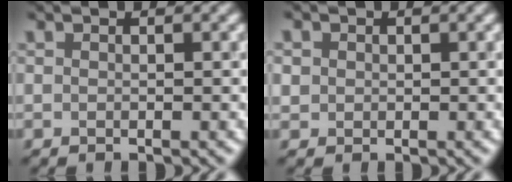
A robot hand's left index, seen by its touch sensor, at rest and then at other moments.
{"total": 1.0, "force": [-0.2, 0.0, -1.0], "torque": [-0.001, 0.002, 0.021]}